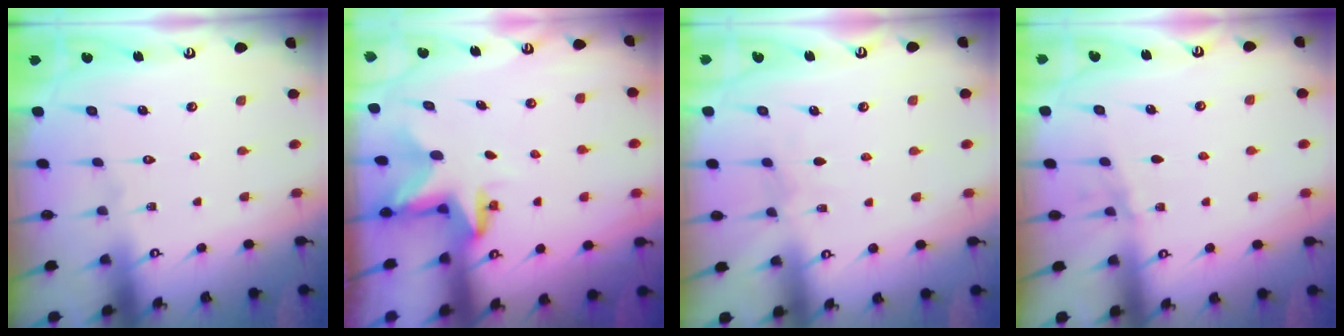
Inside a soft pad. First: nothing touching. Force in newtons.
{"total": 2.8, "press": 2.8, "slide": 0.3}
{"total": 3.5, "press": 3.4, "slide": 0.5}
{"total": 2.1, "press": 2.1, "slide": 0.2}